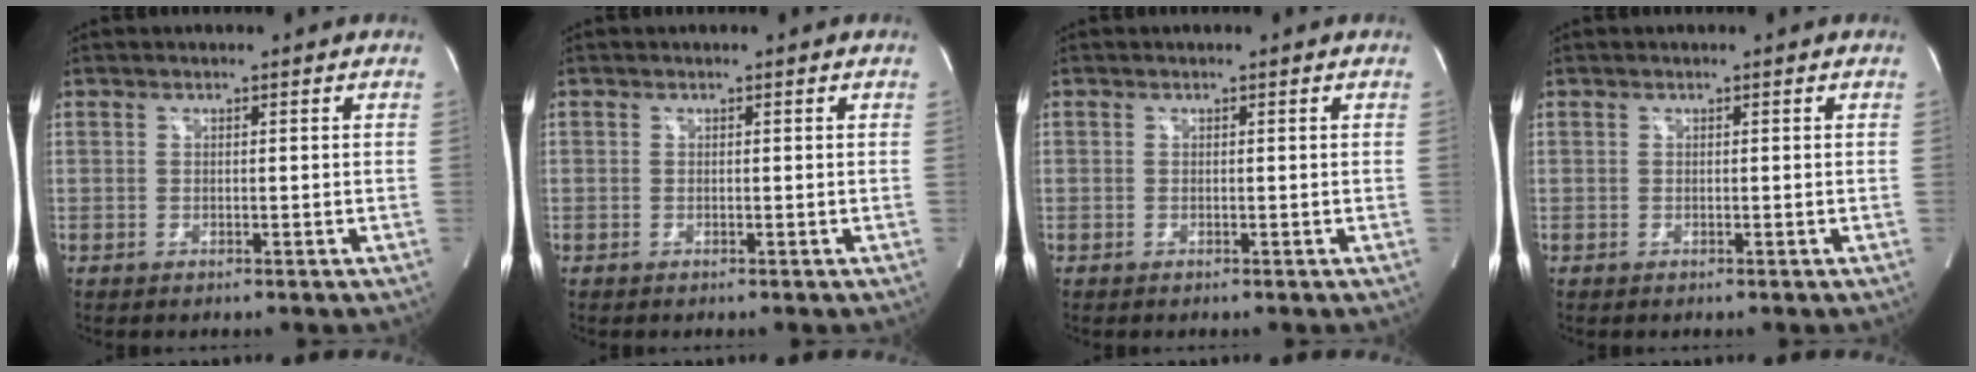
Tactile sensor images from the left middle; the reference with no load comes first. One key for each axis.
{"total": 0.0}
{"total": 0.0}
{"total": 0.0}